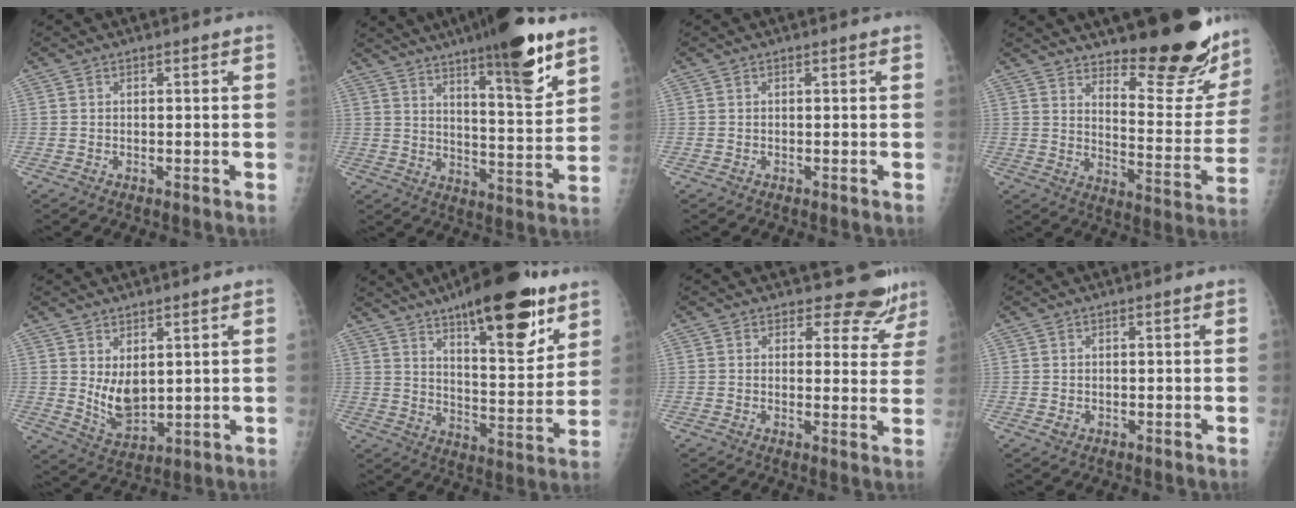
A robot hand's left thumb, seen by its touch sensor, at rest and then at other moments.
{"total": 17.5, "force": [11.2, 3.2, 13.0], "torque": [-0.171, -0.067, 0.172]}
{"total": 0.0}
{"total": 21.7, "force": [17.4, 6.3, 11.3], "torque": [-0.108, -0.138, 0.228]}
{"total": 7.0, "force": [2.0, 4.1, 5.3], "torque": [-0.077, -0.029, 0.054]}
{"total": 20.8, "force": [12.6, 6.6, 15.1], "torque": [-0.189, -0.064, 0.193]}
{"total": 7.2, "force": [6.6, 3.0, 0.3], "torque": [0.036, -0.046, 0.061]}
{"total": 0.9, "force": [0.0, 0.8, 0.5], "torque": [-0.004, 0.000, 0.002]}